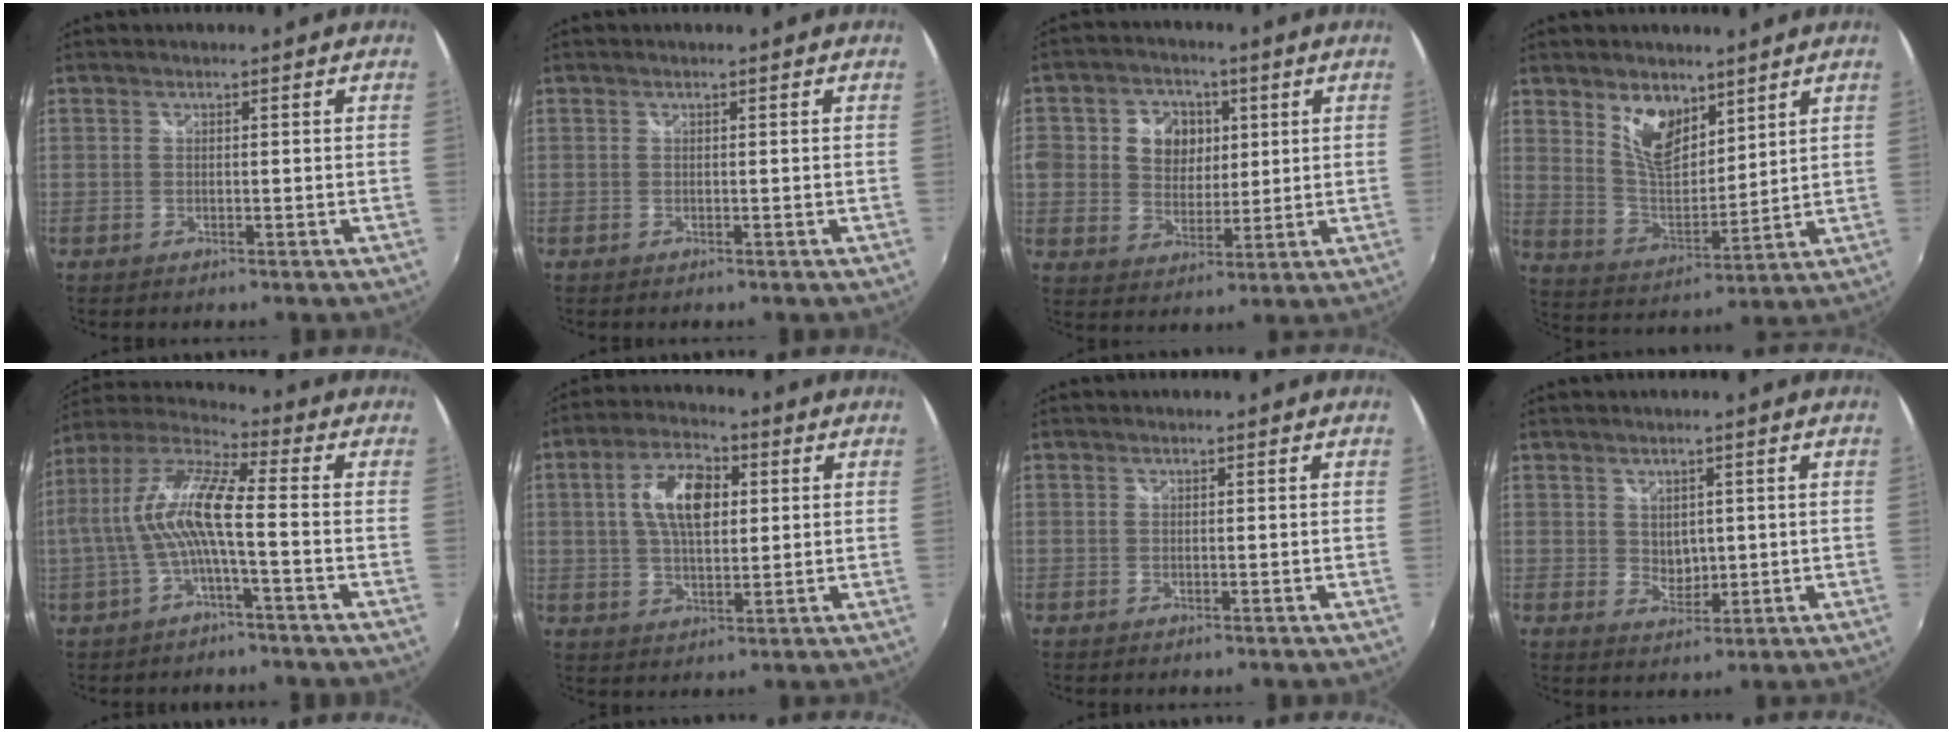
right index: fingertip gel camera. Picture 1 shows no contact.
{"total": 0.0}
{"total": 14.0, "force": [2.5, 12.1, 6.5], "torque": [-0.175, 0.036, 0.048]}
{"total": 10.1, "force": [6.1, 5.2, 6.1], "torque": [-0.105, 0.001, 0.121]}
{"total": 11.5, "force": [-1.1, 1.6, 11.3], "torque": [-0.218, 0.010, -0.019]}
{"total": 10.3, "force": [2.3, 5.3, 8.5], "torque": [-0.157, 0.017, 0.041]}
{"total": 0.0}
{"total": 3.2, "force": [1.0, 2.6, 1.6], "torque": [-0.019, -0.001, 0.023]}